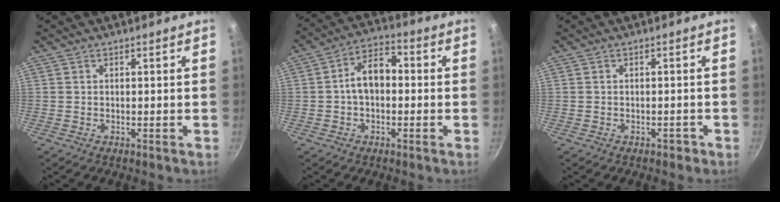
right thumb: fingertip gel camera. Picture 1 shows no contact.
{"total": 8.4, "force": [-0.3, 5.4, 6.4], "torque": [-0.078, 0.033, -0.016]}
{"total": 1.2, "force": [-0.8, 0.8, 0.5], "torque": [0.004, 0.017, 0.000]}